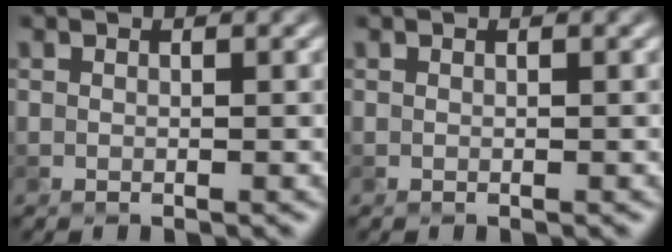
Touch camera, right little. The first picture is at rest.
{"total": 0.0}